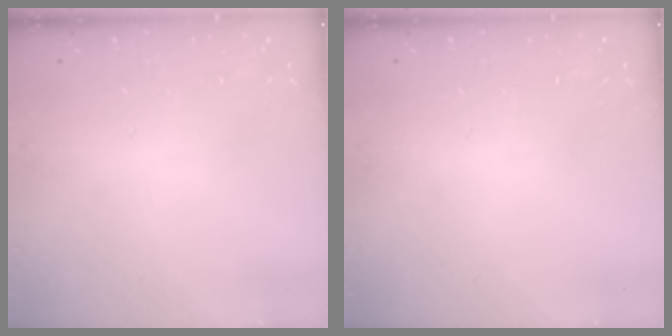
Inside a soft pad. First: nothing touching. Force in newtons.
{"total": 0.0}